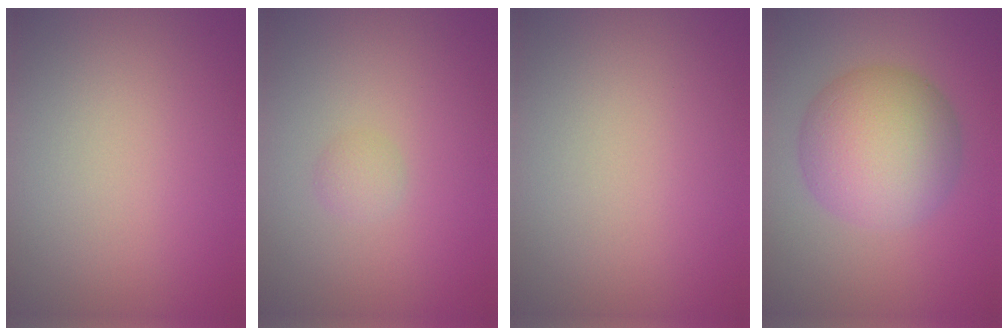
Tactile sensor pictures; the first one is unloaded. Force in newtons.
{"total": 1.0, "press": 1.0, "slide": 0.0}
{"total": 0.0}
{"total": 8.4, "press": 8.4, "slide": 0.1}